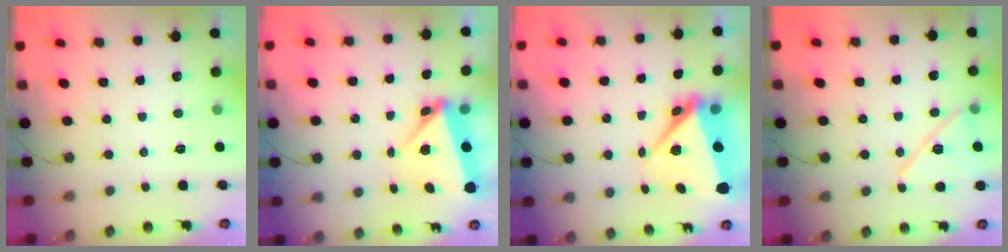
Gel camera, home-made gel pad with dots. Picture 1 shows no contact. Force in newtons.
{"total": 6.2, "press": 5.1, "slide": 3.6}
{"total": 9.8, "press": 9.7, "slide": 1.2}
{"total": 13.6, "press": 13.6, "slide": 0.5}